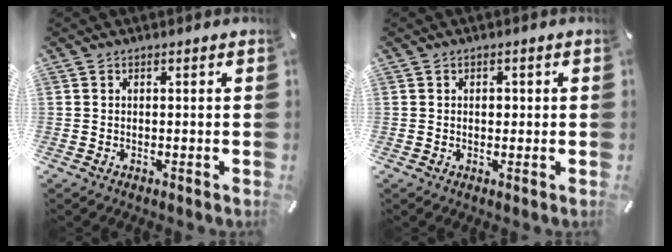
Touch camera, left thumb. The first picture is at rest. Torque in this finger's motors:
{"motor_torque": [0.48, 0.62, 0.37, -0.08, 0.00]}